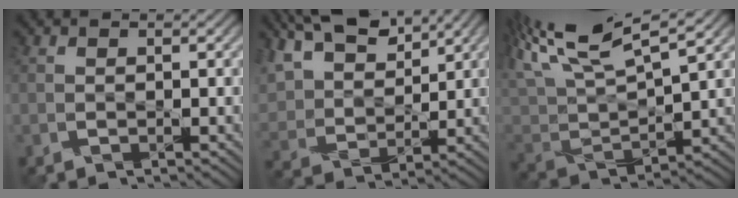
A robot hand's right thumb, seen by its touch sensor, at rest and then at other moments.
{"total": 10.2, "force": [7.4, 4.7, 5.1], "torque": [-0.143, 0.026, 0.144]}
{"total": 11.8, "force": [7.6, 3.6, 8.3], "torque": [-0.193, 0.031, 0.136]}